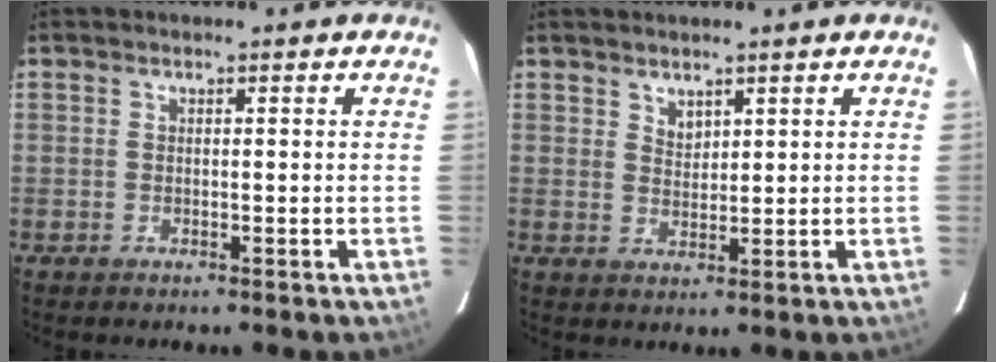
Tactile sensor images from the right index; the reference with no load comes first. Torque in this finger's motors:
{"motor_torque": [0.00, 0.20, 0.00, 0.00]}